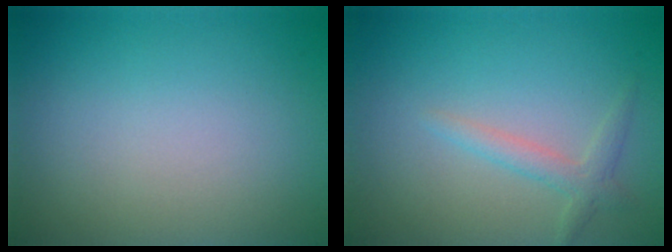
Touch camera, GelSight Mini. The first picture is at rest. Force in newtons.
{"total": 1.9, "press": 1.9, "slide": 0.1}